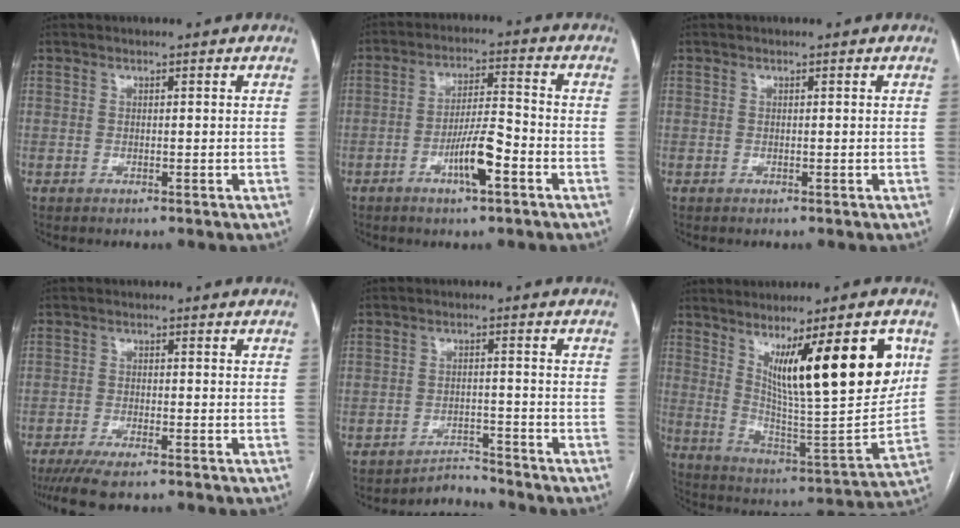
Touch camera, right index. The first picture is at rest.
{"total": 7.6, "force": [-3.4, 1.0, 6.6], "torque": [-0.124, 0.003, -0.060]}
{"total": 0.0}
{"total": 6.6, "force": [-5.3, 0.9, 3.8], "torque": [-0.058, -0.014, -0.086]}
{"total": 3.4, "force": [-3.1, 0.2, -1.2], "torque": [0.025, 0.002, -0.046]}
{"total": 20.5, "force": [8.4, 2.4, 18.6], "torque": [-0.270, -0.022, 0.136]}